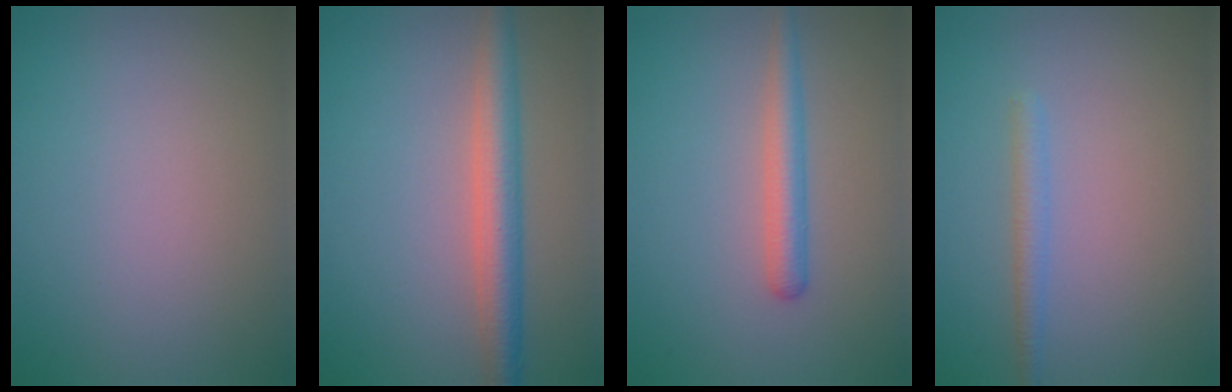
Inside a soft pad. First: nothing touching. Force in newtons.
{"total": 4.4, "press": 4.4, "slide": 0.1}
{"total": 2.5, "press": 2.5, "slide": 0.1}
{"total": 1.6, "press": 1.6, "slide": 0.0}